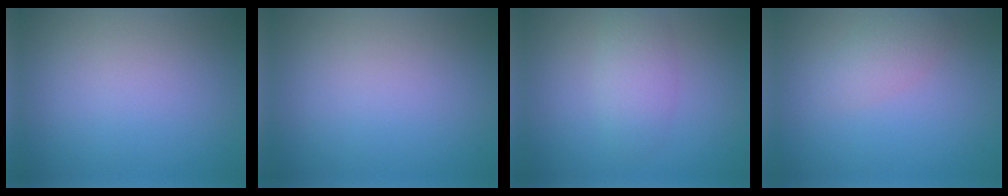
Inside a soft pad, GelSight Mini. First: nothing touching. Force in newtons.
{"total": 0.0}
{"total": 2.5, "press": 2.5, "slide": 0.2}
{"total": 1.8, "press": 1.8, "slide": 0.2}